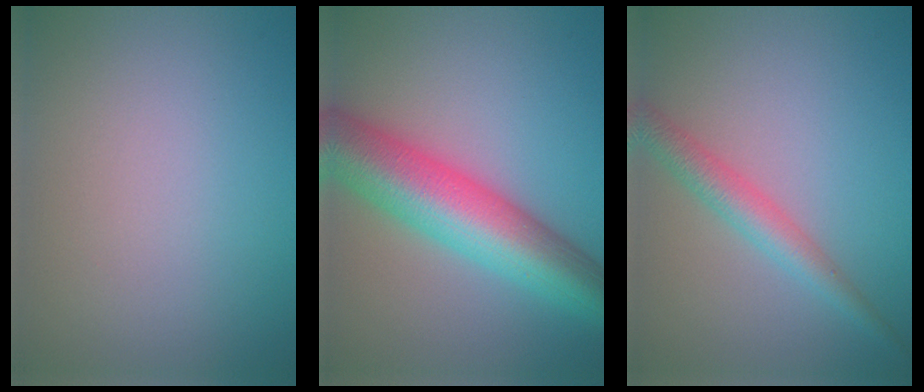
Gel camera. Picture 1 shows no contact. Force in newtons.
{"total": 10.4, "press": 10.4, "slide": 0.2}
{"total": 3.1, "press": 3.1, "slide": 0.1}